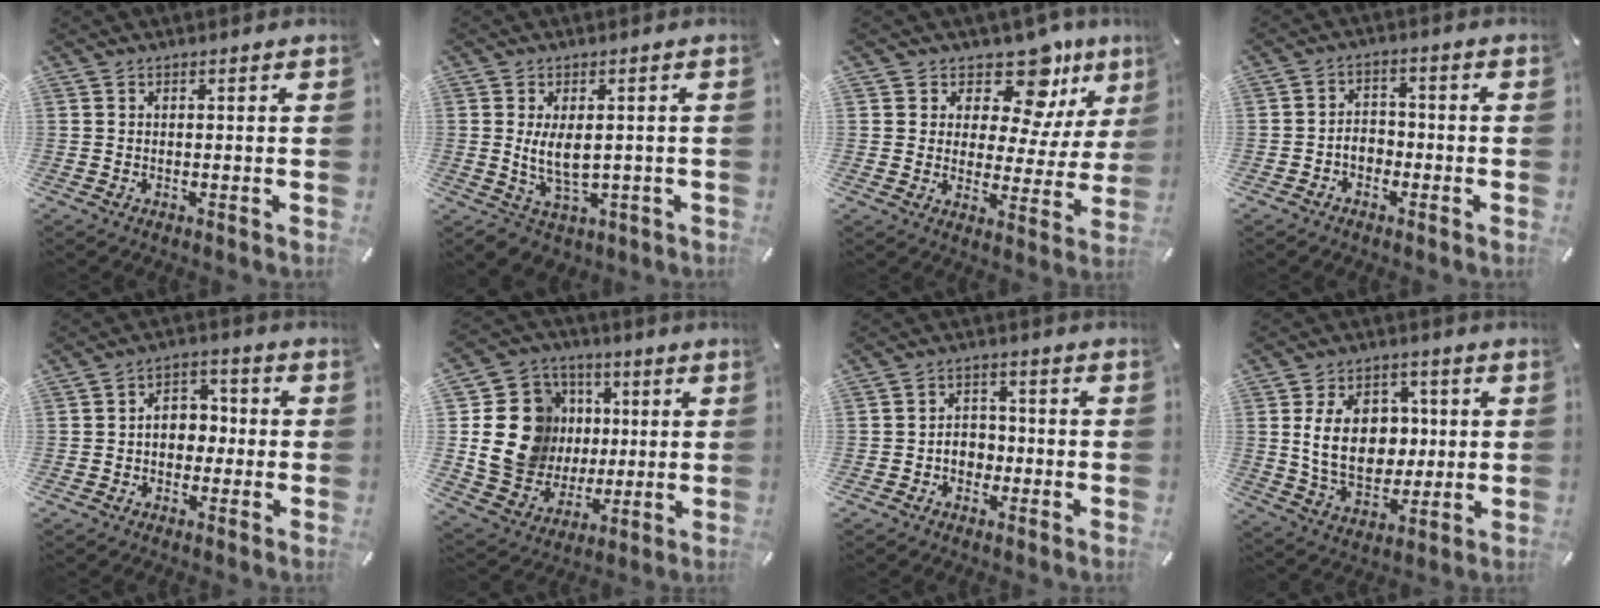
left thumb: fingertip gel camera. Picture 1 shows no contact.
{"total": 7.9, "force": [0.2, 5.3, 5.9], "torque": [-0.102, -0.004, 0.004]}
{"total": 12.7, "force": [9.8, 5.9, 5.5], "torque": [-0.084, -0.089, 0.170]}
{"total": 4.2, "force": [-2.0, 3.3, 1.6], "torque": [-0.029, 0.012, -0.037]}
{"total": 6.4, "force": [-1.1, 5.1, 3.6], "torque": [-0.055, 0.015, -0.023]}
{"total": 17.5, "force": [1.5, 16.2, 6.6], "torque": [-0.127, 0.000, 0.047]}
{"total": 4.9, "force": [-1.7, 4.2, 1.8], "torque": [-0.034, 0.015, -0.030]}
{"total": 15.4, "force": [1.8, 11.5, 10.0], "torque": [-0.193, 0.015, 0.033]}